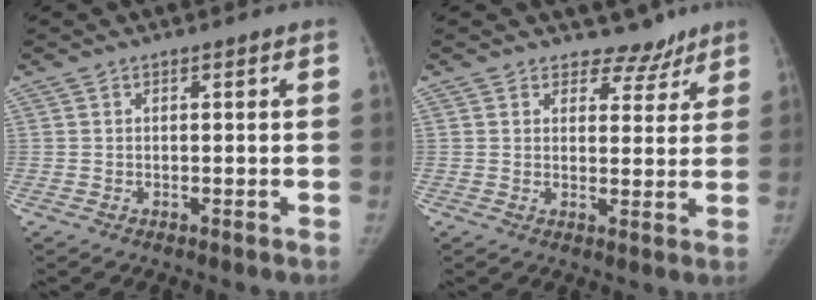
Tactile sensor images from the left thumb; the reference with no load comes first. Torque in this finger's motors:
{"motor_torque": [-0.15, 0.01, -0.30, 0.28, -0.08]}